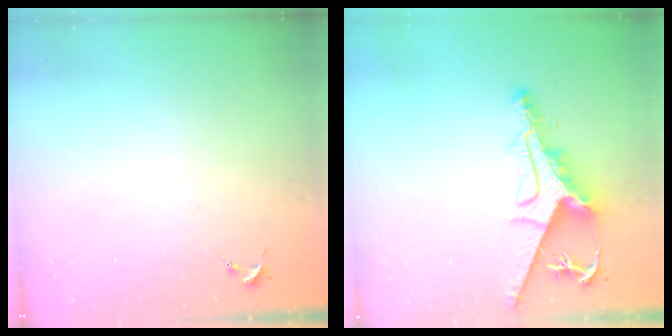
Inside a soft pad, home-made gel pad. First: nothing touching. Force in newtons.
{"total": 10.3, "press": 10.3, "slide": 1.1}